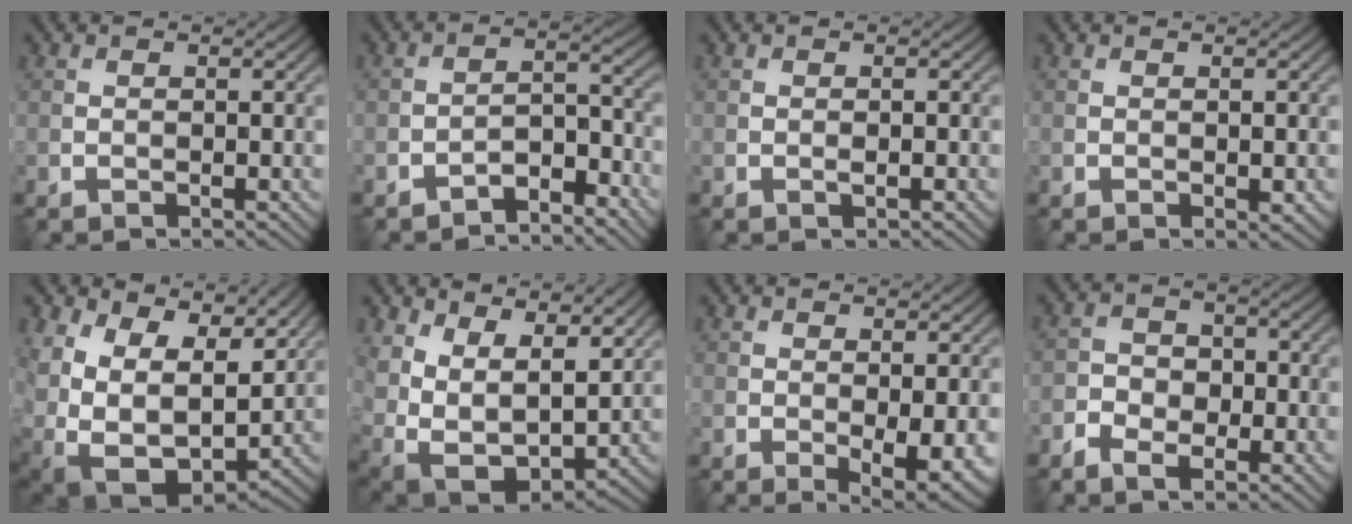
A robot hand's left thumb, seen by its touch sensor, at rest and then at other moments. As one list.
[{"total": 4.3, "force": [-3.5, 1.2, 2.1], "torque": [-0.032, 0.013, -0.067]}, {"total": 0.6, "force": [-0.2, 0.1, 0.6], "torque": [-0.011, -0.001, -0.003]}, {"total": 0.8, "force": [-0.3, 0.3, 0.7], "torque": [-0.011, -0.002, -0.002]}, {"total": 17.5, "force": [5.0, 12.8, 10.9], "torque": [-0.244, -0.012, 0.110]}, {"total": 14.3, "force": [6.1, 8.7, 9.5], "torque": [-0.211, -0.005, 0.123]}, {"total": 4.7, "force": [-1.1, 1.5, 4.3], "torque": [-0.068, -0.015, -0.010]}, {"total": 4.9, "force": [-2.6, 3.1, 2.7], "torque": [-0.047, -0.004, -0.055]}]